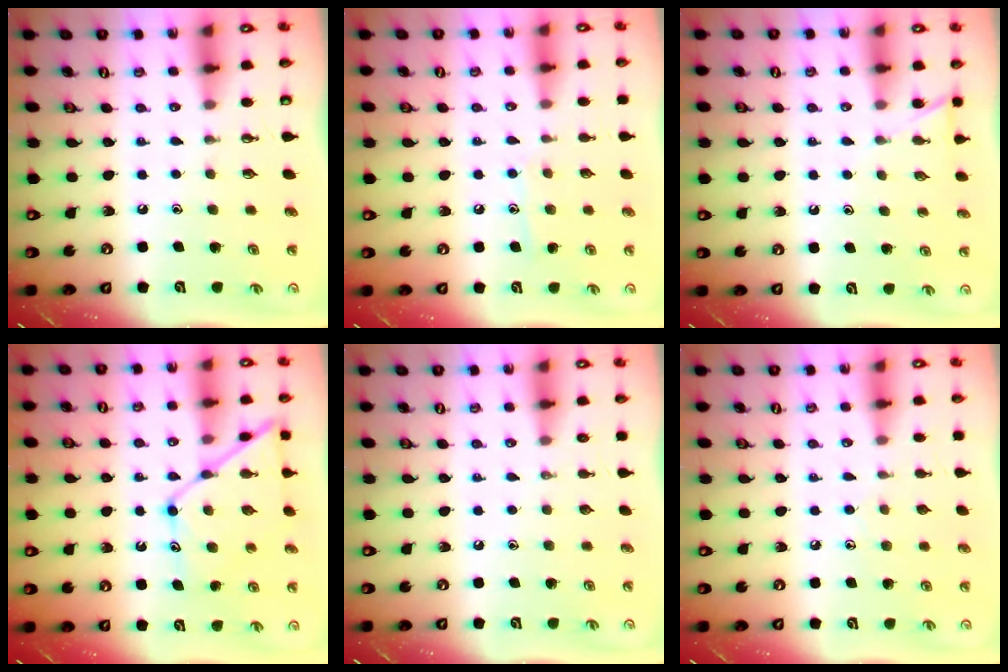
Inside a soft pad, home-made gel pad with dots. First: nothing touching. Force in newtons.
{"total": 6.8, "press": 6.8, "slide": 0.4}
{"total": 3.5, "press": 3.5, "slide": 0.5}
{"total": 13.6, "press": 13.6, "slide": 1.1}
{"total": 0.0}
{"total": 4.4, "press": 4.3, "slide": 0.5}